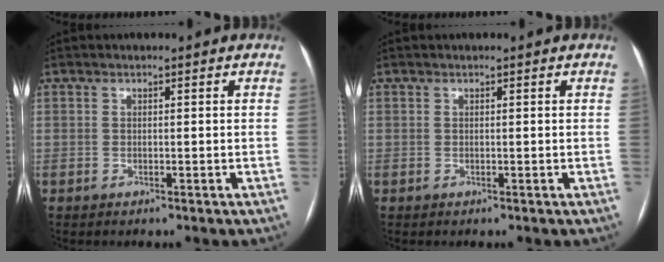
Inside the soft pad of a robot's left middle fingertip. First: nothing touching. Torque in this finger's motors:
{"motor_torque": [-0.08, -0.11, -0.09, -0.01]}